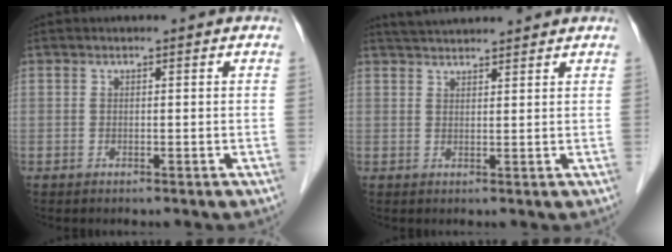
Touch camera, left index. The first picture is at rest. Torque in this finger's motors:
{"motor_torque": [-0.08, -0.25, 0.16, 0.03]}